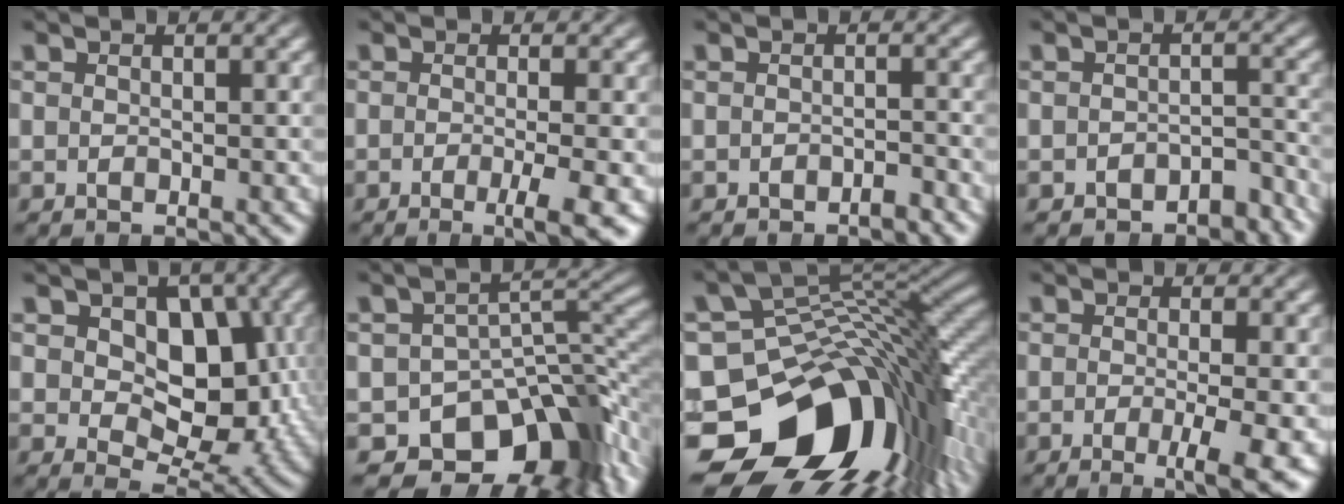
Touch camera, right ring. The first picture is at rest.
{"total": 3.1, "force": [-1.2, -0.2, 2.8], "torque": [-0.036, 0.005, -0.024]}
{"total": 1.5, "force": [-1.5, -0.1, -0.4], "torque": [0.016, 0.000, -0.023]}
{"total": 3.2, "force": [-3.1, 0.7, 0.3], "torque": [0.018, -0.005, -0.049]}
{"total": 10.0, "force": [1.8, 7.1, 6.9], "torque": [-0.081, -0.023, 0.042]}
{"total": 17.2, "force": [-7.6, 11.3, 10.5], "torque": [-0.154, -0.047, -0.107]}
{"total": 24.4, "force": [-6.7, 15.1, 17.9], "torque": [-0.289, -0.059, -0.082]}
{"total": 3.8, "force": [-1.3, -0.1, 3.5], "torque": [-0.046, 0.002, -0.026]}